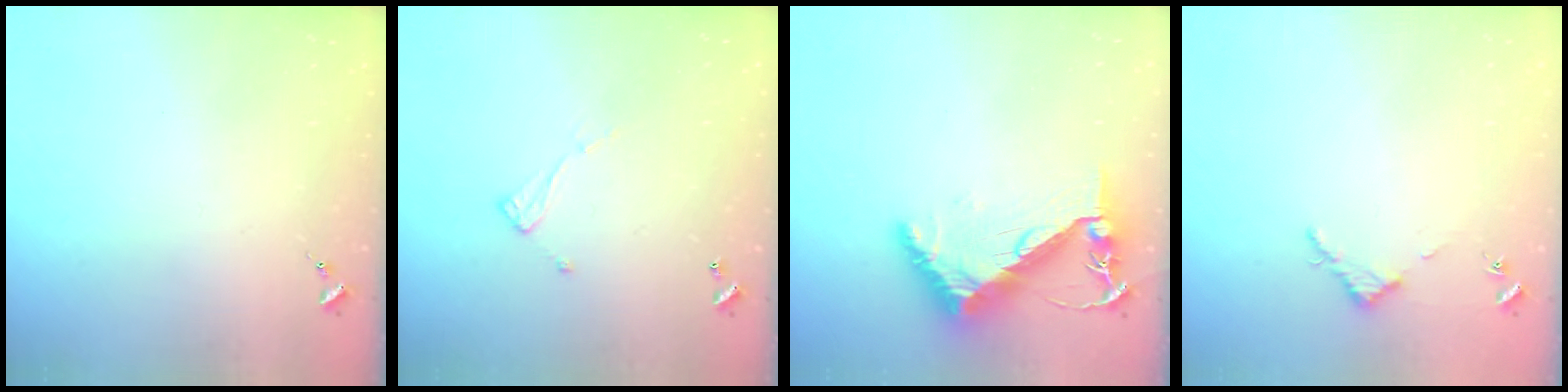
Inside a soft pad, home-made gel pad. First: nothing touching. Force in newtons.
{"total": 6.9, "press": 6.9, "slide": 0.3}
{"total": 9.0, "press": 8.9, "slide": 0.6}
{"total": 2.8, "press": 2.8, "slide": 0.3}